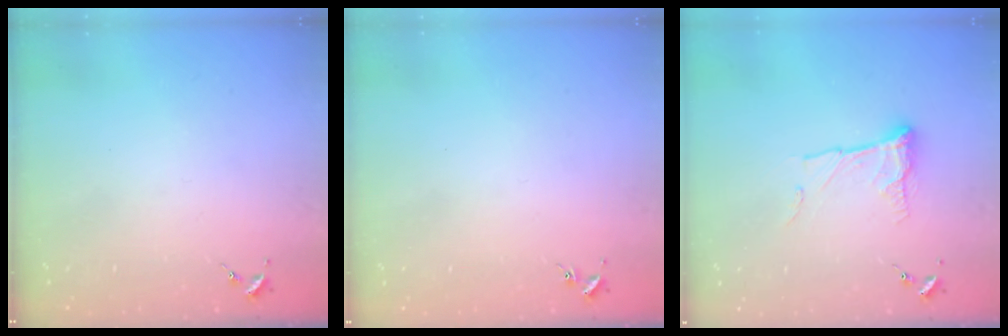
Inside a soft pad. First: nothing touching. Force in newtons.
{"total": 0.9, "press": 0.8, "slide": 0.2}
{"total": 10.7, "press": 10.7, "slide": 0.6}